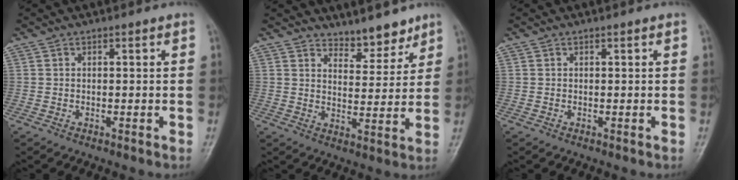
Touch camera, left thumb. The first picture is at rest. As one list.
[{"total": 6.5, "force": [5.6, 2.6, 2.1], "torque": [-0.003, -0.045, 0.092]}, {"total": 0.0}]